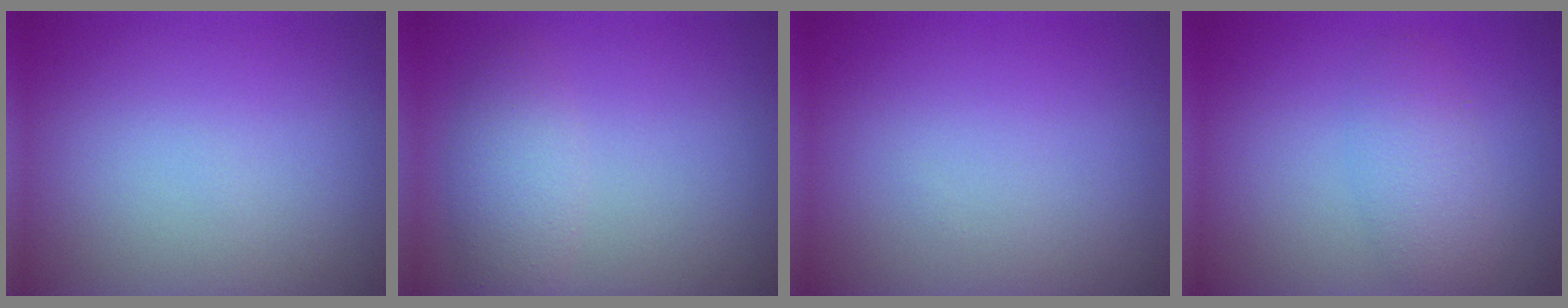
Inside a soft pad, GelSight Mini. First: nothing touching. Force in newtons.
{"total": 2.7, "press": 2.7, "slide": 0.2}
{"total": 0.0}
{"total": 2.8, "press": 2.8, "slide": 0.1}